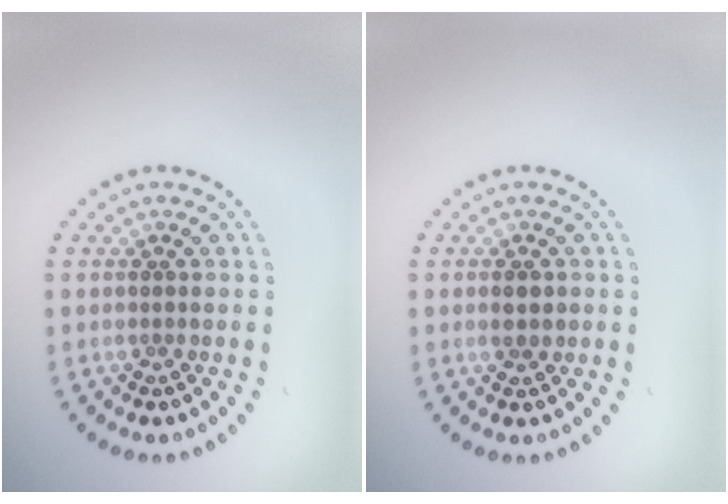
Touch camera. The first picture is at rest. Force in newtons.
{"total": 1.2, "press": 1.2, "slide": 0.1}